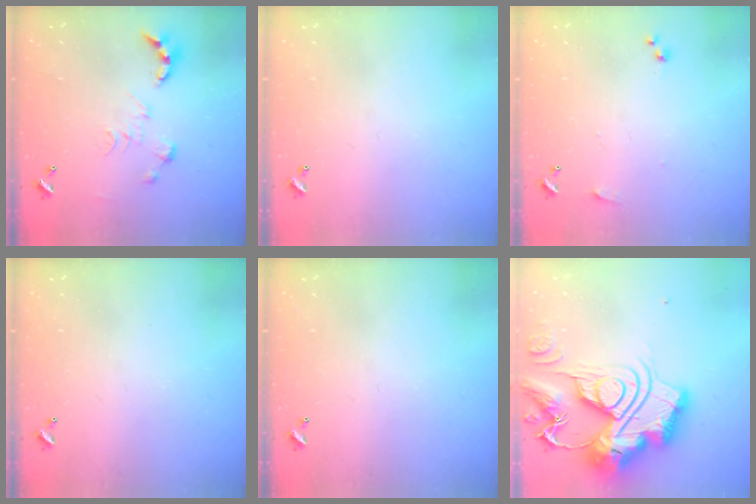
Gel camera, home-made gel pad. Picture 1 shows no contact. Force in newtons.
{"total": 0.0}
{"total": 5.1, "press": 5.0, "slide": 0.7}
{"total": 0.0}
{"total": 0.0}
{"total": 0.6, "press": 0.6, "slide": 0.0}